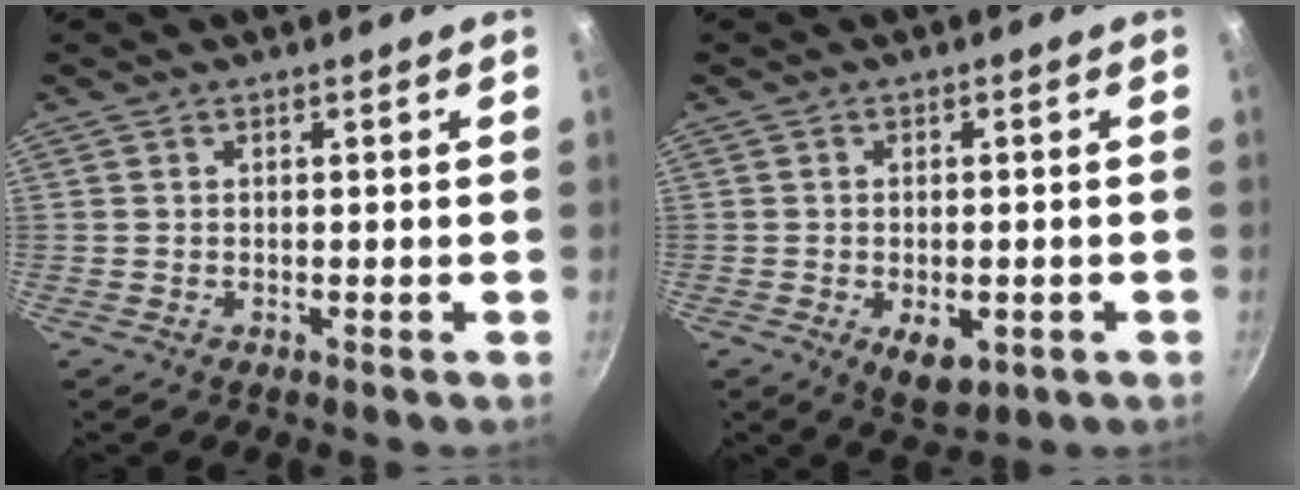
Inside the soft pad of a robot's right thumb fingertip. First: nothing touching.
{"total": 6.4, "force": [-2.0, 3.6, 5.0], "torque": [-0.057, 0.000, -0.018]}